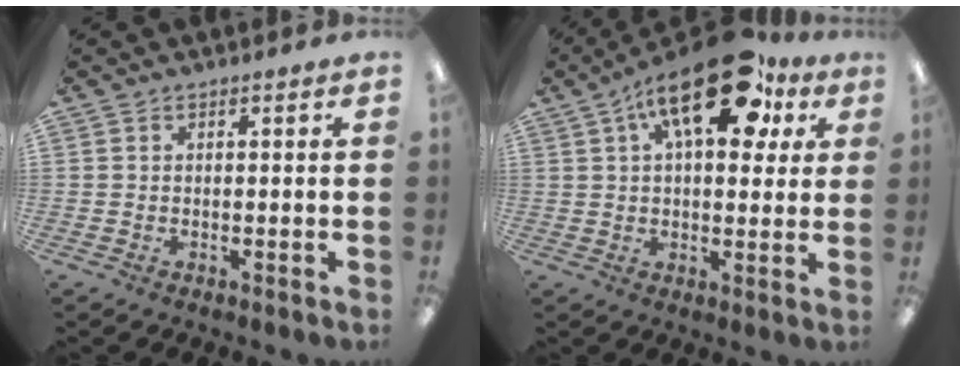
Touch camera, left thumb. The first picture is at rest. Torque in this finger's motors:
{"motor_torque": [0.03, 0.86, 1.26, -1.52, 0.39]}